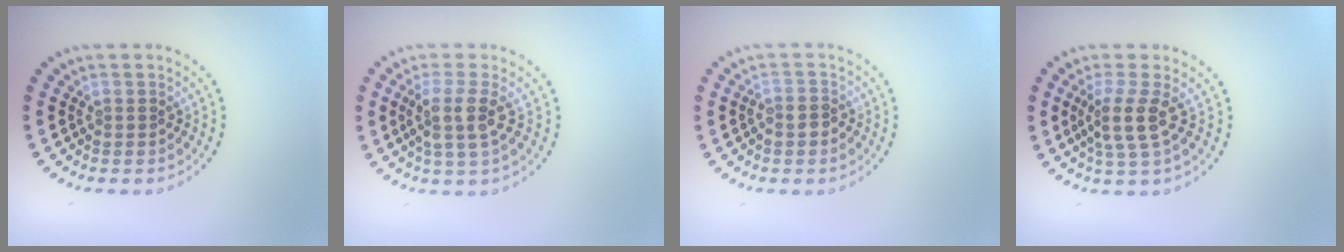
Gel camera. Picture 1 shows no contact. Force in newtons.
{"total": 3.1, "press": 2.5, "slide": 1.9}
{"total": 1.2, "press": 0.9, "slide": 0.7}
{"total": 3.1, "press": 2.5, "slide": 1.9}